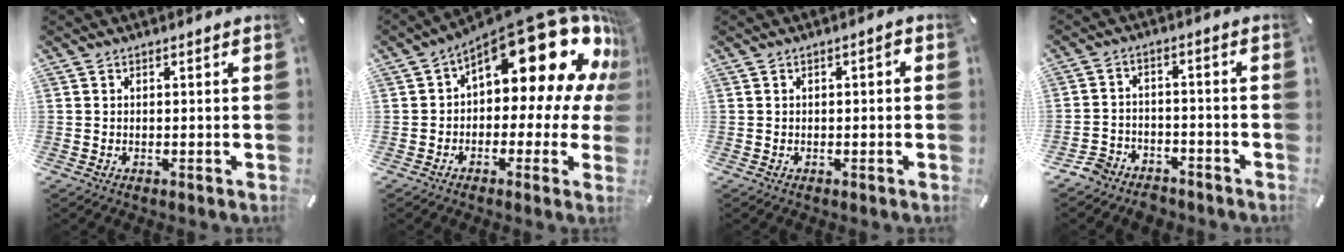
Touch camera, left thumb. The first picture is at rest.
{"total": 23.6, "force": [10.6, 10.9, 18.0], "torque": [-0.256, -0.079, 0.179]}
{"total": 1.6, "force": [-0.2, 0.6, 1.4], "torque": [-0.028, 0.007, -0.006]}
{"total": 6.0, "force": [-4.8, 3.4, 1.0], "torque": [-0.029, 0.024, -0.097]}